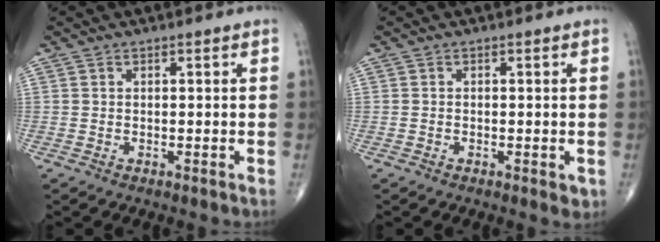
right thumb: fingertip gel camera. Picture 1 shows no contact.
{"total": 1.6, "force": [-0.5, 0.8, 1.3], "torque": [-0.015, -0.002, -0.008]}